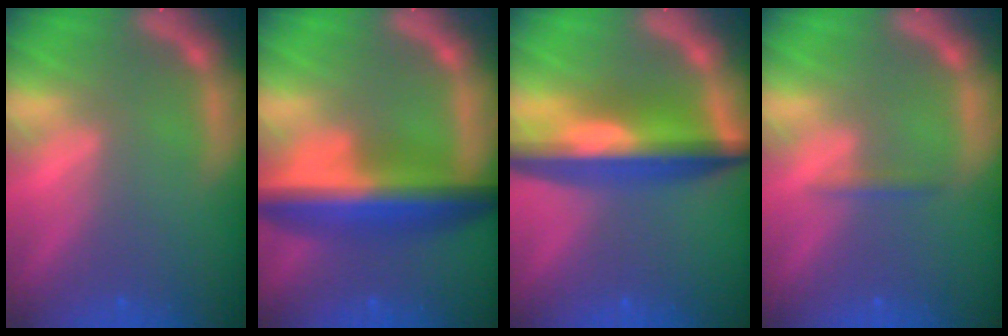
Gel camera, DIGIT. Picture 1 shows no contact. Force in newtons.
{"total": 9.0}
{"total": 9.0}
{"total": 0.9}